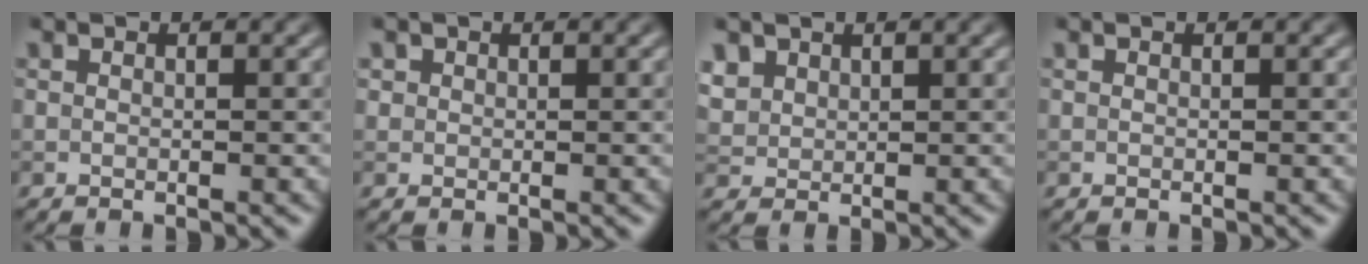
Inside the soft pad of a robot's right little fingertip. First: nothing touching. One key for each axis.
{"total": 0.6, "fx": 0.2, "fy": 0.6, "fz": 0.0, "tx": 0.006, "ty": -0.003, "tz": 0.005}
{"total": 2.2, "fx": 1.3, "fy": 1.6, "fz": 0.6, "tx": -0.024, "ty": -0.006, "tz": 0.039}
{"total": 0.0}